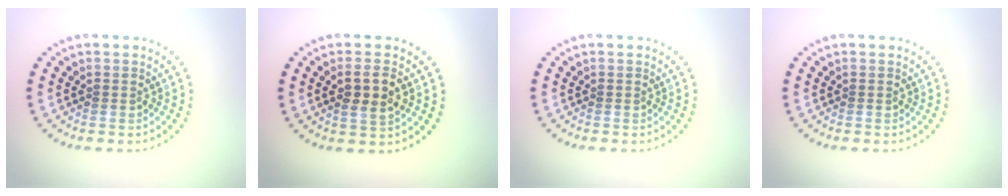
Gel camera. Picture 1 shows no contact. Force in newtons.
{"total": 2.7, "press": 2.6, "slide": 0.6}
{"total": 0.0}
{"total": 0.0}